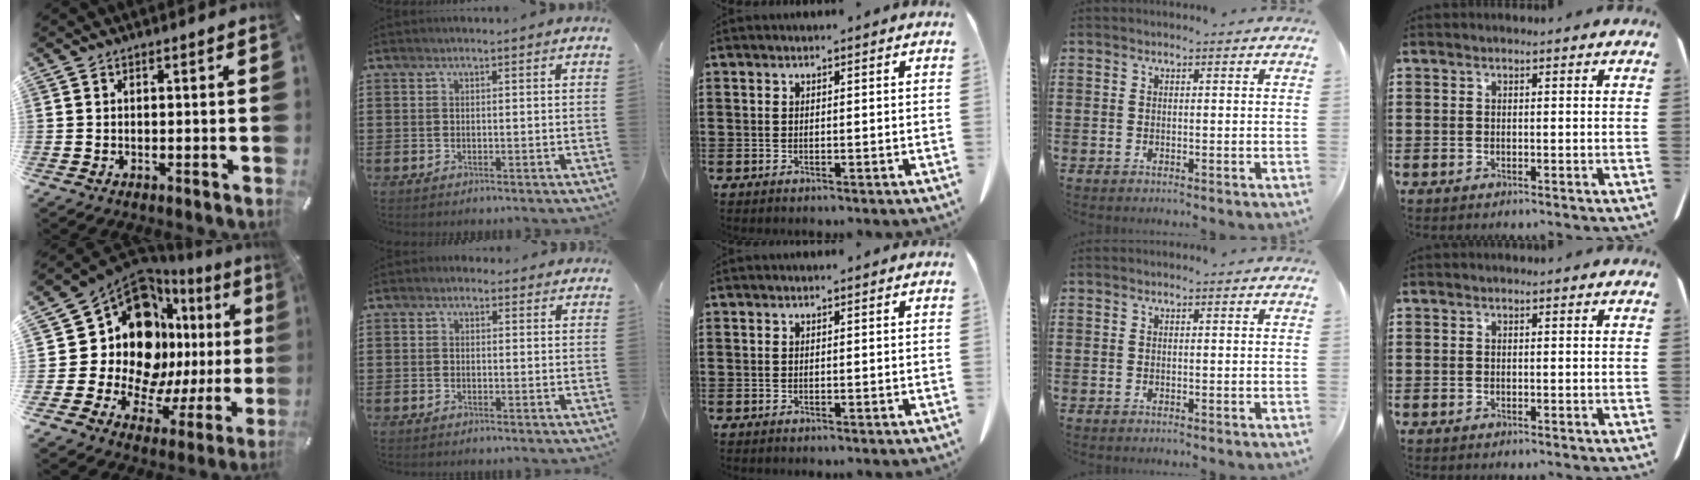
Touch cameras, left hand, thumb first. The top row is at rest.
{"thumb": {"total": 20.3, "force": [7.5, 13.5, 13.2], "torque": [-0.233, -0.093, 0.132]}, "index": {"total": 1.0, "force": [0.5, 0.9, 0.3], "torque": [-0.009, 0.007, 0.008]}}